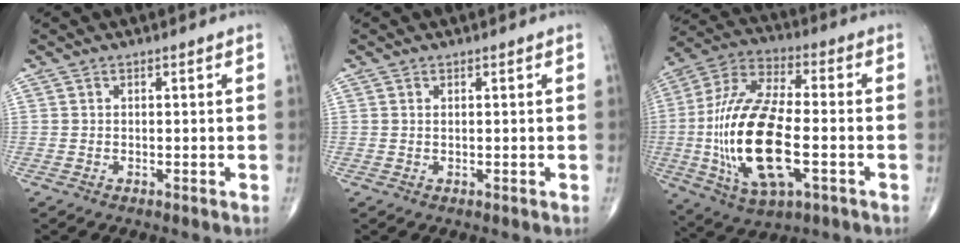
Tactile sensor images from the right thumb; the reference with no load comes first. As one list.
[{"total": 0.0}, {"total": 22.4, "force": [-3.9, 9.6, 19.9], "torque": [-0.417, 0.015, -0.061]}]